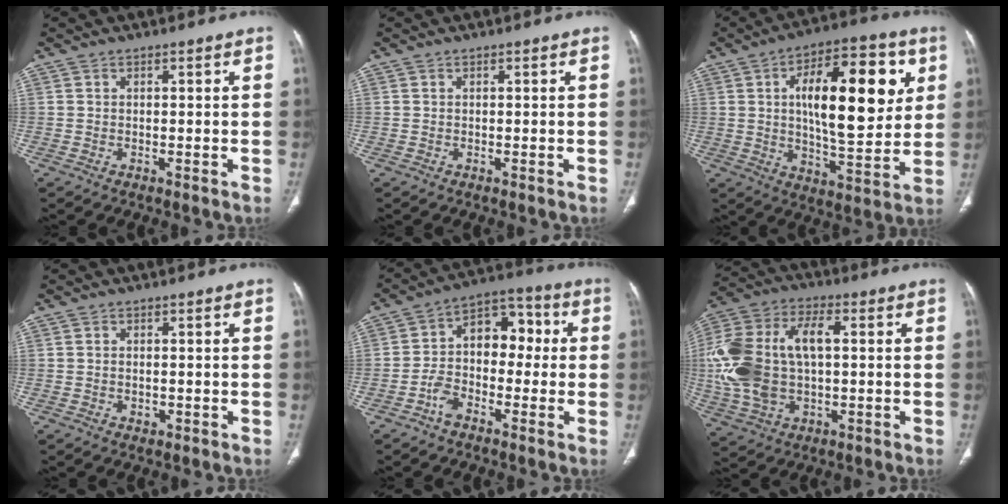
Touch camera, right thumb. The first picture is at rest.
{"total": 0.0}
{"total": 22.5, "force": [5.5, 9.5, 19.7], "torque": [-0.260, -0.011, 0.079]}
{"total": 1.3, "force": [-0.3, 1.0, 0.8], "torque": [-0.011, 0.000, -0.001]}
{"total": 10.7, "force": [-2.1, 7.5, 7.4], "torque": [-0.089, 0.049, -0.051]}
{"total": 19.9, "force": [1.0, 11.6, 16.2], "torque": [-0.357, 0.019, 0.024]}